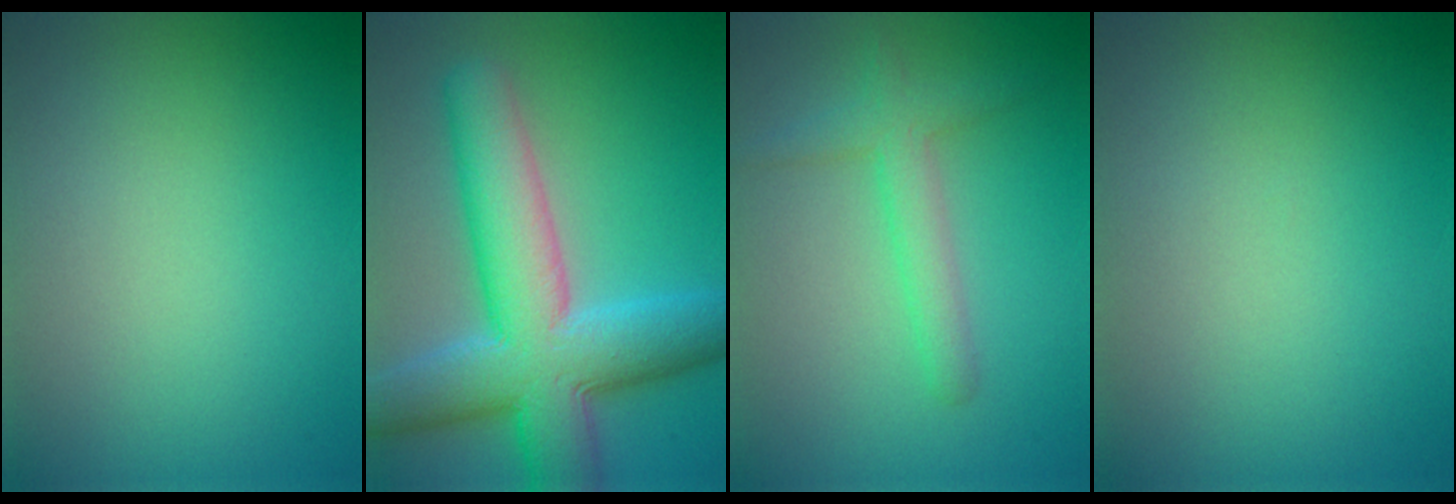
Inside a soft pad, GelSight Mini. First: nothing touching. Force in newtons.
{"total": 11.2, "press": 11.2, "slide": 0.4}
{"total": 2.8, "press": 2.8, "slide": 0.2}
{"total": 0.0}